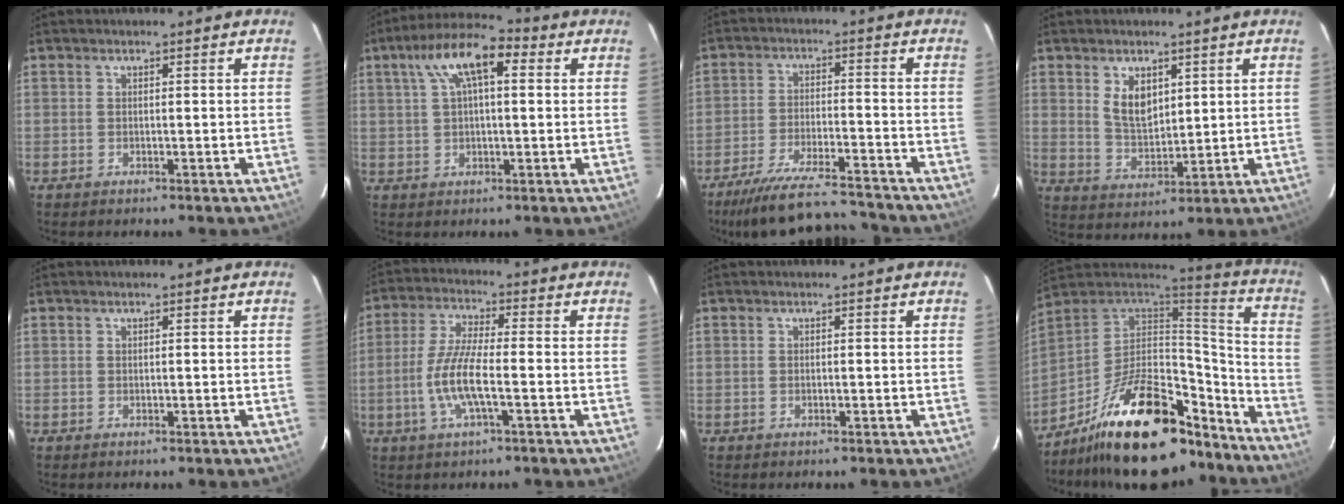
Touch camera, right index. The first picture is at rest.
{"total": 11.3, "force": [4.2, 4.4, 9.5], "torque": [-0.175, 0.035, 0.066]}
{"total": 18.0, "force": [-16.2, 2.7, 7.2], "torque": [-0.153, -0.016, -0.253]}
{"total": 6.5, "force": [2.8, 3.7, 4.6], "torque": [-0.079, -0.001, 0.062]}
{"total": 0.0}
{"total": 9.1, "force": [-2.6, 1.6, 8.6], "torque": [-0.180, -0.002, -0.053]}
{"total": 0.0}
{"total": 27.6, "force": [-18.9, 11.2, 16.6], "torque": [-0.278, 0.023, -0.280]}